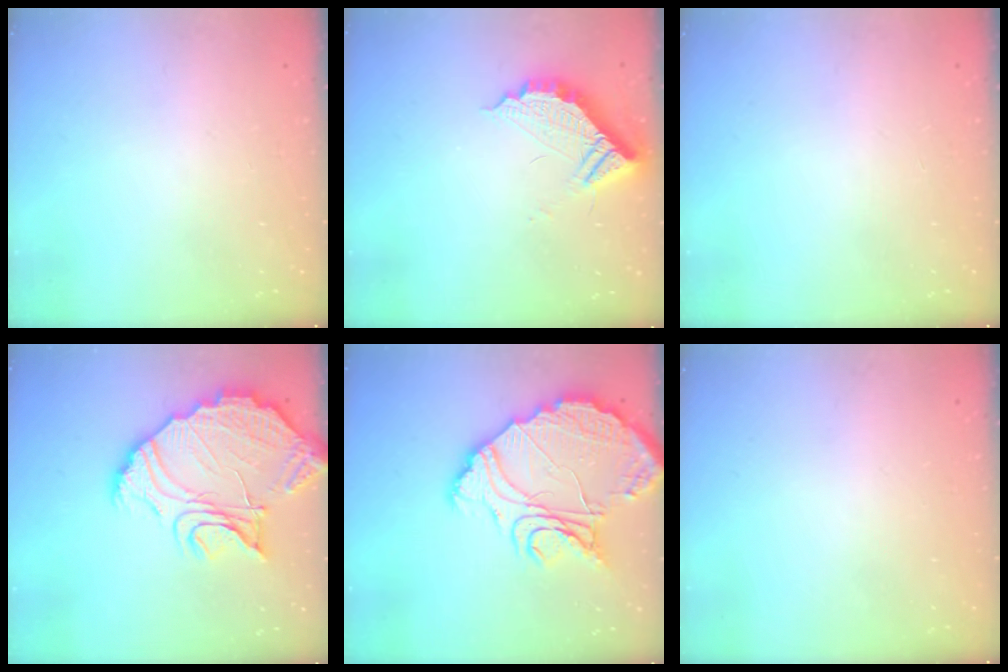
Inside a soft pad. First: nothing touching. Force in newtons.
{"total": 10.2, "press": 10.1, "slide": 0.6}
{"total": 0.0}
{"total": 21.1, "press": 21.1, "slide": 1.6}
{"total": 18.1, "press": 18.0, "slide": 1.8}
{"total": 0.0}